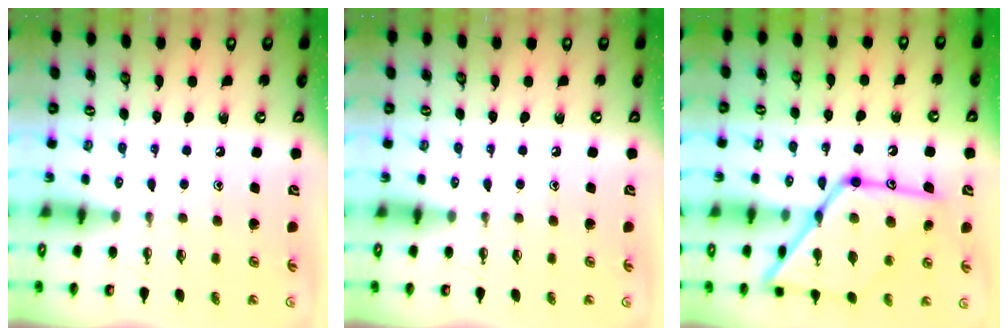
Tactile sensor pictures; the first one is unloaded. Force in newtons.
{"total": 0.0}
{"total": 23.5, "press": 23.5, "slide": 1.9}